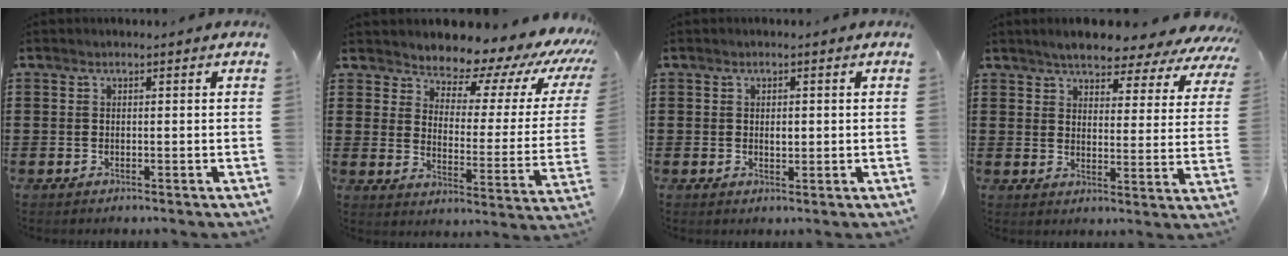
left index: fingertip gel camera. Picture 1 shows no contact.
{"total": 7.5, "force": [7.0, 1.6, 1.9], "torque": [-0.051, -0.065, 0.114]}
{"total": 1.3, "force": [0.2, 0.7, 1.1], "torque": [-0.023, 0.006, 0.002]}
{"total": 5.2, "force": [5.0, 0.8, 1.4], "torque": [-0.046, -0.033, 0.081]}